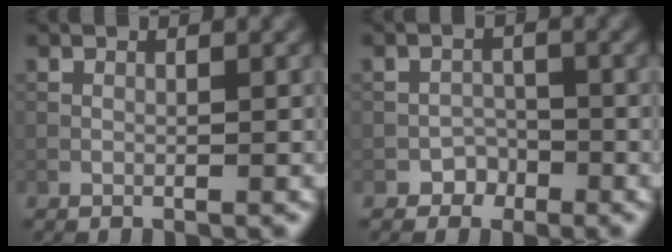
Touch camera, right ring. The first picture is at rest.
{"total": 1.7, "force": [-1.1, 1.3, 0.0], "torque": [0.008, 0.009, -0.019]}